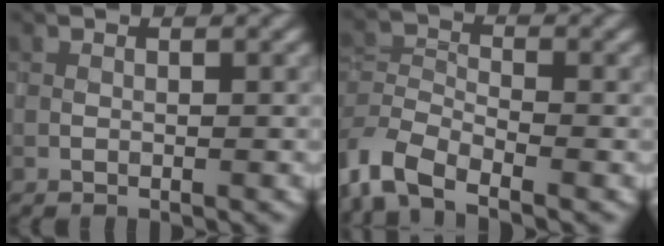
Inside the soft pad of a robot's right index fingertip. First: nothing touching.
{"total": 4.9, "force": [-3.4, 2.3, 2.7], "torque": [-0.049, 0.001, -0.082]}